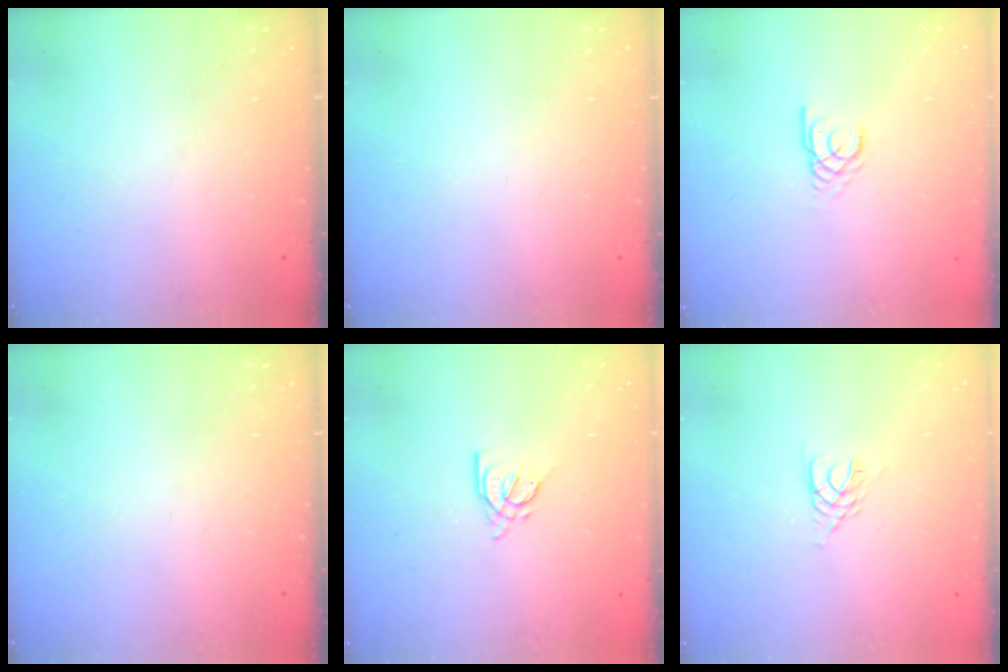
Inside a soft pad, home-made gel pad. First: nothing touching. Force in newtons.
{"total": 0.0}
{"total": 2.1, "press": 2.1, "slide": 0.0}
{"total": 0.0}
{"total": 4.5, "press": 4.5, "slide": 0.7}
{"total": 3.0, "press": 2.9, "slide": 0.4}